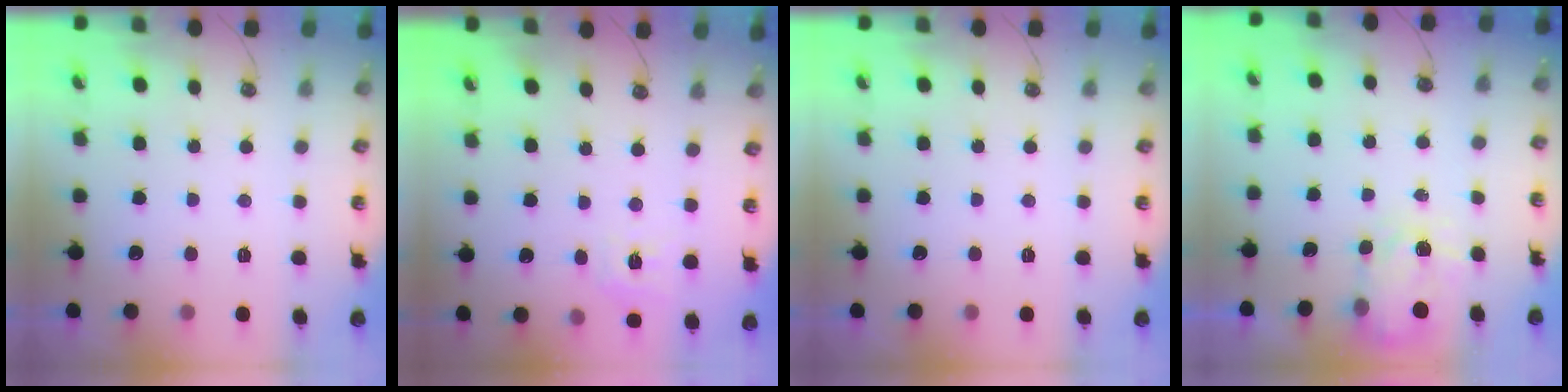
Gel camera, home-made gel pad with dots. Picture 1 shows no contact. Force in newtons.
{"total": 6.5, "press": 6.5, "slide": 0.7}
{"total": 0.0}
{"total": 3.8, "press": 3.8, "slide": 0.6}